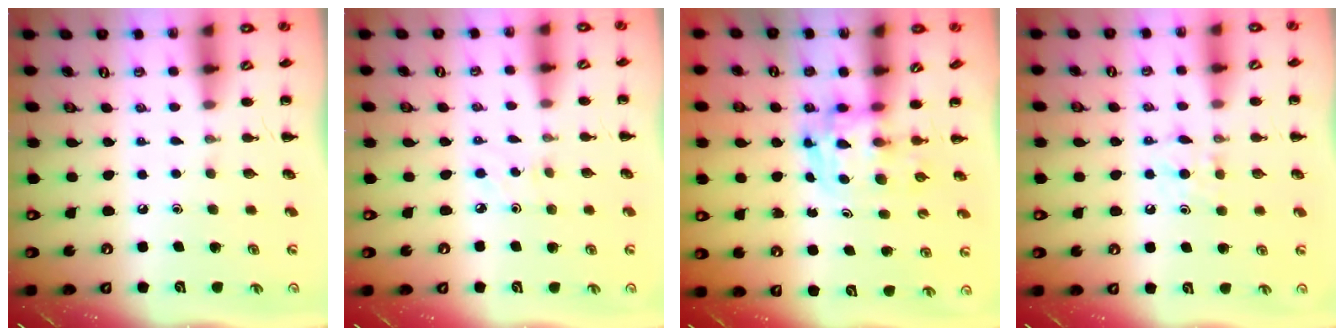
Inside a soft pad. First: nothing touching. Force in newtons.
{"total": 2.1, "press": 2.0, "slide": 0.8}
{"total": 3.6, "press": 3.5, "slide": 0.6}
{"total": 5.3, "press": 5.0, "slide": 1.7}